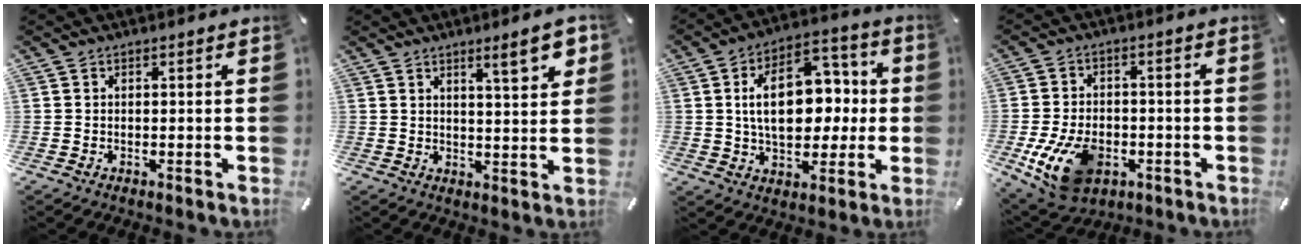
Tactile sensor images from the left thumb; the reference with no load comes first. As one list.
[{"total": 8.4, "force": [4.8, 1.7, 6.7], "torque": [-0.090, -0.025, 0.072]}, {"total": 17.7, "force": [1.2, 11.8, 13.2], "torque": [-0.208, 0.004, 0.021]}, {"total": 13.6, "force": [-4.5, 9.2, 8.9], "torque": [-0.176, 0.012, -0.079]}]